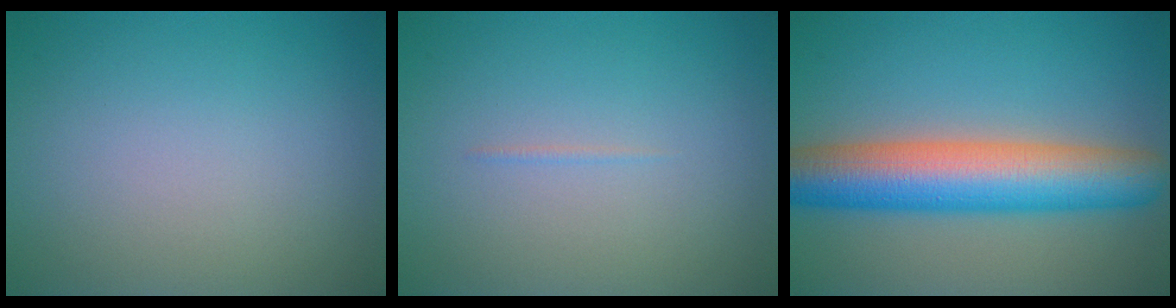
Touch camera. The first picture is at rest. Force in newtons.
{"total": 0.7, "press": 0.7, "slide": 0.2}
{"total": 9.6, "press": 9.6, "slide": 0.3}